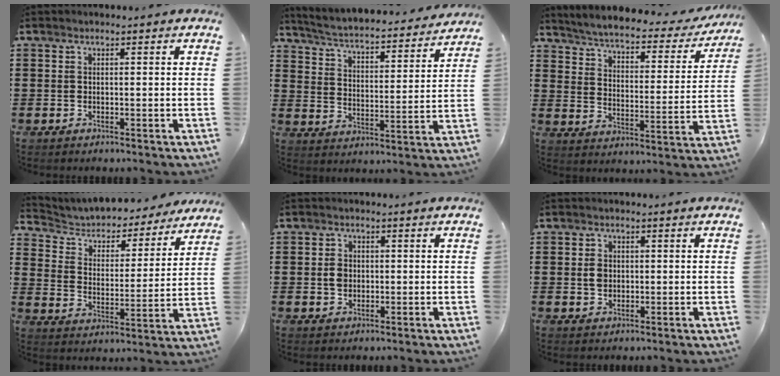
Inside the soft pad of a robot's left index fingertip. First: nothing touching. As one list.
[{"total": 3.6, "force": [3.4, -0.1, 1.0], "torque": [-0.039, -0.035, 0.049]}, {"total": 3.5, "force": [3.2, 0.0, 1.4], "torque": [-0.046, -0.027, 0.045]}, {"total": 4.3, "force": [4.1, 1.4, 0.6], "torque": [-0.037, -0.029, 0.063]}, {"total": 2.3, "force": [0.1, 1.9, 1.3], "torque": [-0.030, 0.008, 0.000]}, {"total": 2.3, "force": [0.2, 1.8, 1.5], "torque": [-0.032, 0.008, 0.003]}]